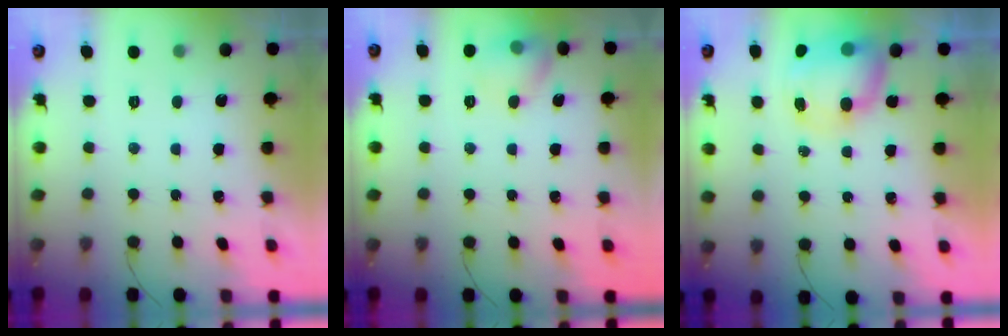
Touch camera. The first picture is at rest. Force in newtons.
{"total": 9.1, "press": 8.0, "slide": 4.2}
{"total": 9.4, "press": 9.0, "slide": 2.5}